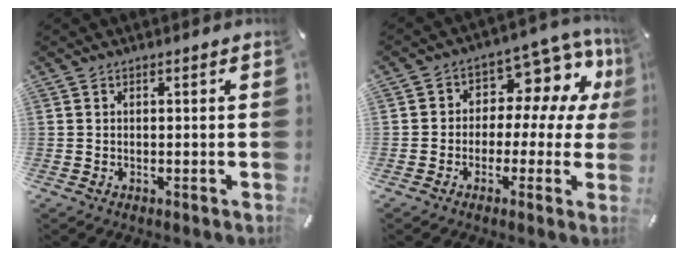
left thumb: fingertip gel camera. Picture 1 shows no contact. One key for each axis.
{"total": 9.4, "fx": 2.6, "fy": 7.1, "fz": 5.6, "tx": -0.078, "ty": -0.020, "tz": 0.047}